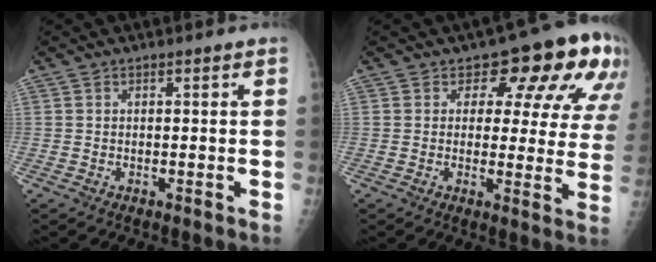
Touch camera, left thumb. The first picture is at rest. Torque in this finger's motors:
{"motor_torque": [0.48, 0.62, 0.04, -0.13, 0.14]}